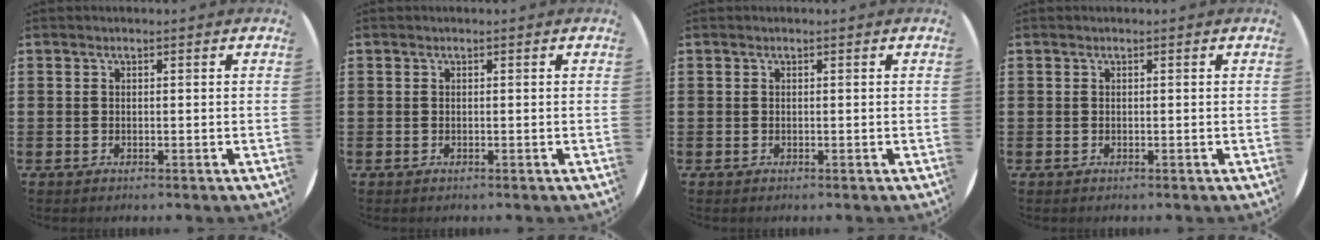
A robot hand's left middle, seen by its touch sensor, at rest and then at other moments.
{"total": 0.0}
{"total": 0.0}
{"total": 0.0}